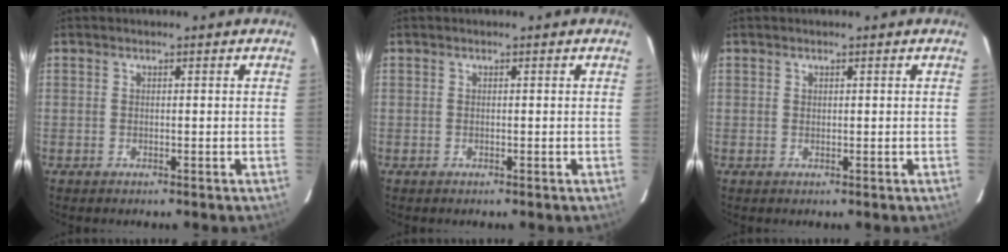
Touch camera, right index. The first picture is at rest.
{"total": 0.0}
{"total": 0.0}